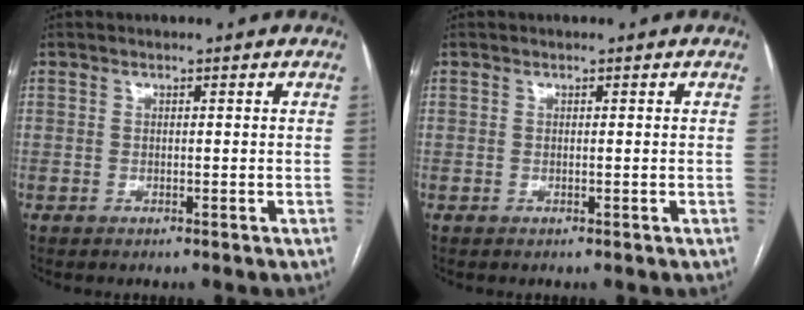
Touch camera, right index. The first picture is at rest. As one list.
[{"total": 0.0}]